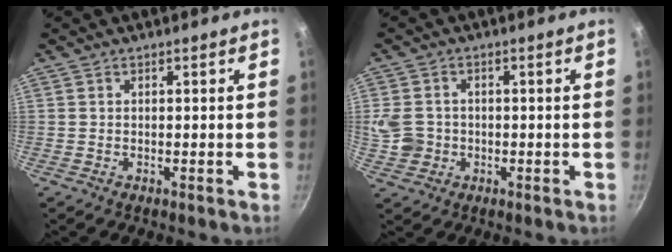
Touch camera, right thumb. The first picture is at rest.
{"total": 7.0, "force": [-0.5, 6.1, 3.4], "torque": [-0.064, 0.003, -0.012]}